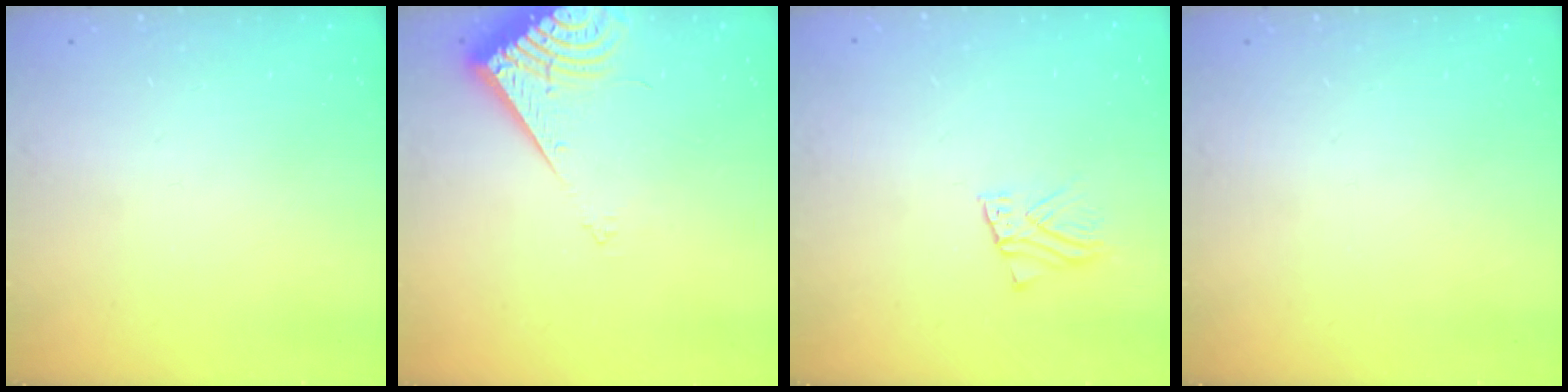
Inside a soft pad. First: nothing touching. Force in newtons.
{"total": 9.0, "press": 8.9, "slide": 1.3}
{"total": 2.8, "press": 2.8, "slide": 0.2}
{"total": 0.0}